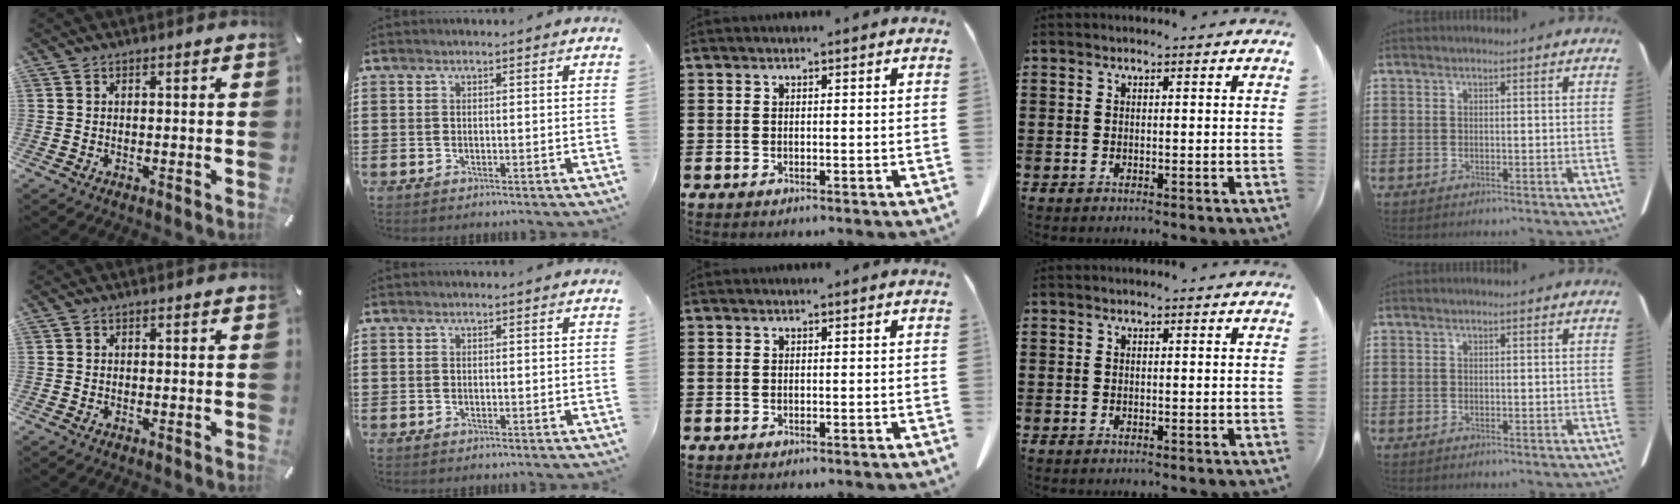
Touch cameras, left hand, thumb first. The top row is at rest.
{}